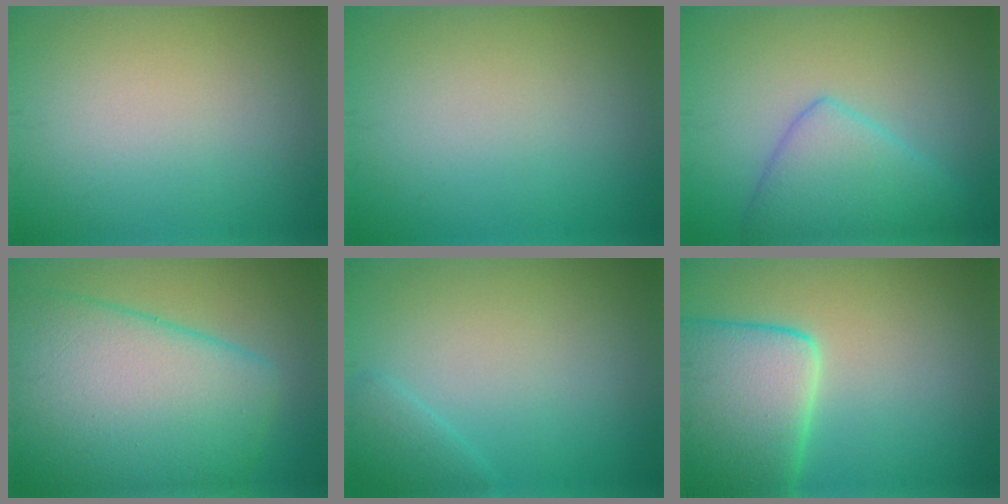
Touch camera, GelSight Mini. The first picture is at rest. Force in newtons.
{"total": 0.0}
{"total": 5.0, "press": 5.0, "slide": 0.4}
{"total": 13.5, "press": 13.5, "slide": 0.4}
{"total": 1.5, "press": 1.5, "slide": 0.0}
{"total": 9.0, "press": 9.0, "slide": 0.9}